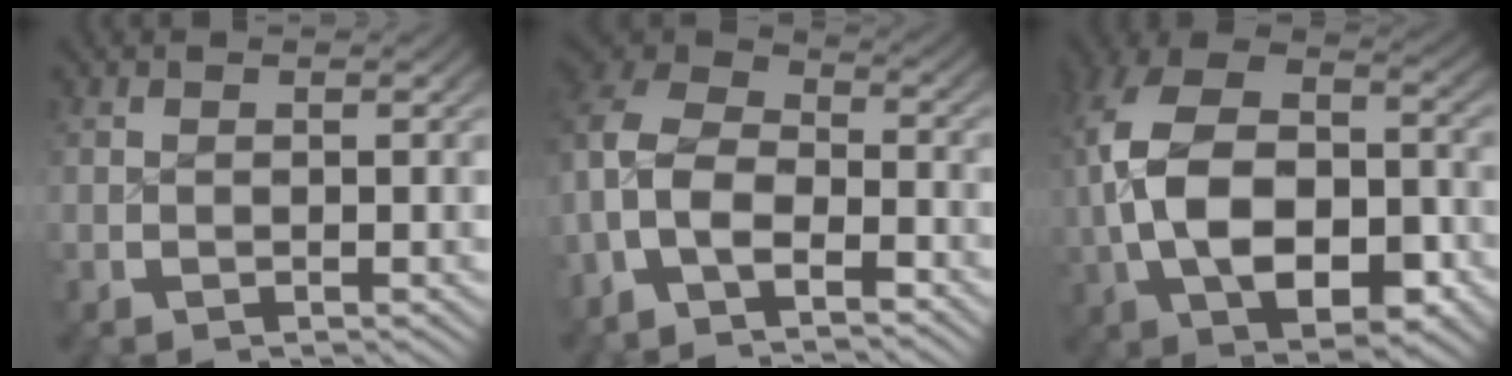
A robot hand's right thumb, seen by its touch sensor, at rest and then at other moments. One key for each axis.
{"total": 10.0, "fx": -1.5, "fy": 7.8, "fz": 6.1, "tx": -0.134, "ty": -0.037, "tz": -0.028}
{"total": 15.2, "fx": -0.7, "fy": 9.8, "fz": 11.5, "tx": -0.255, "ty": -0.051, "tz": 0.016}